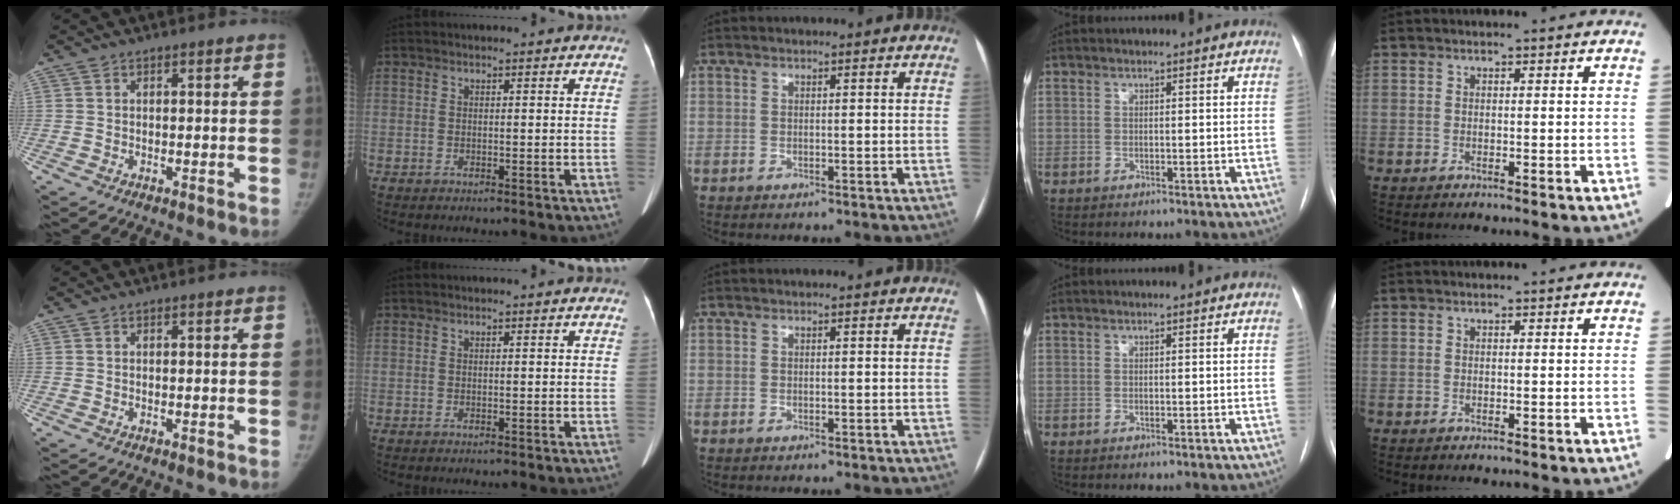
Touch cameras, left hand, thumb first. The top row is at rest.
{}